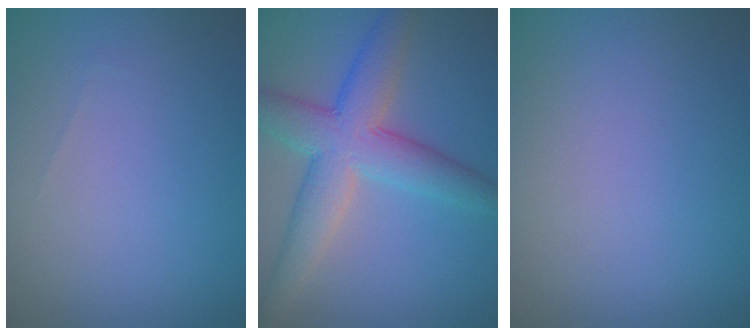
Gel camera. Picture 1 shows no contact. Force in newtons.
{"total": 6.9, "press": 6.9, "slide": 0.1}
{"total": 0.0}